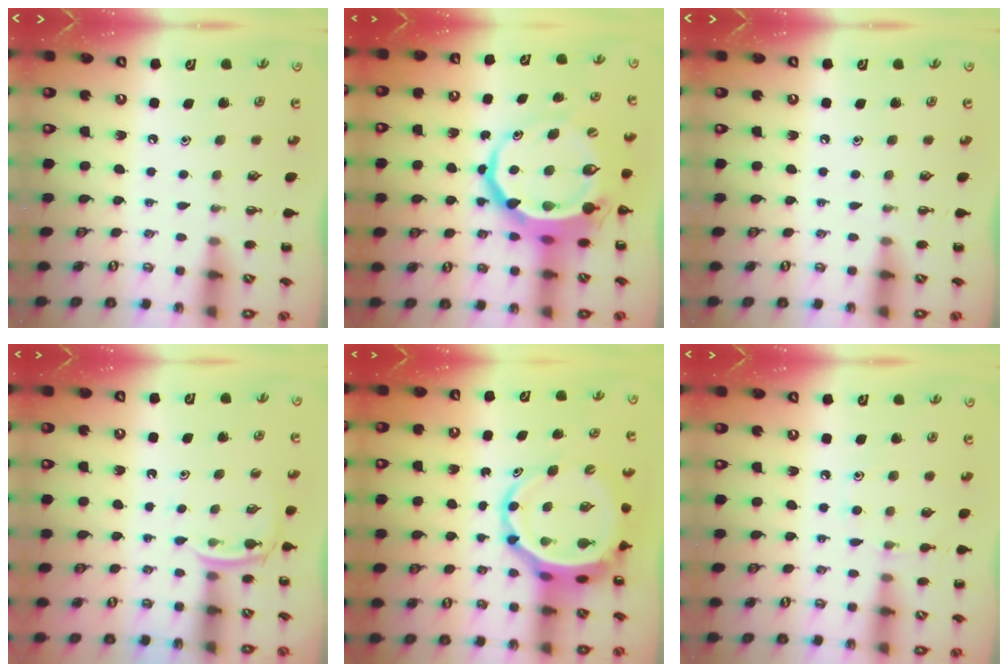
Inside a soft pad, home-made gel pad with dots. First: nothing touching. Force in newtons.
{"total": 12.2, "press": 11.8, "slide": 3.2}
{"total": 0.0}
{"total": 3.9, "press": 3.6, "slide": 1.2}
{"total": 7.7, "press": 7.4, "slide": 2.1}
{"total": 7.1, "press": 6.8, "slide": 1.8}